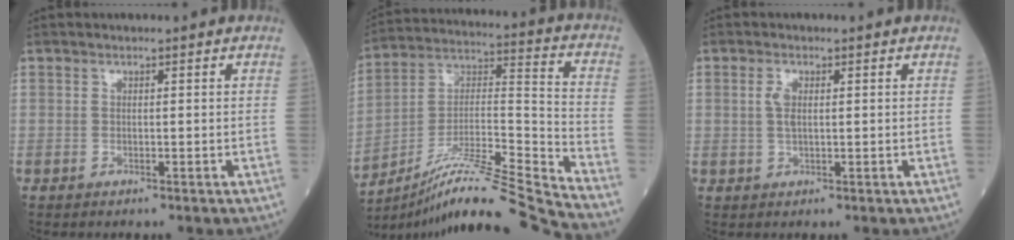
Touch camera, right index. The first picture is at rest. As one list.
[{"total": 19.2, "force": [-17.0, -2.5, 8.6], "torque": [-0.159, 0.020, -0.298]}, {"total": 2.1, "force": [0.4, 0.8, 2.0], "torque": [-0.044, 0.003, 0.009]}]